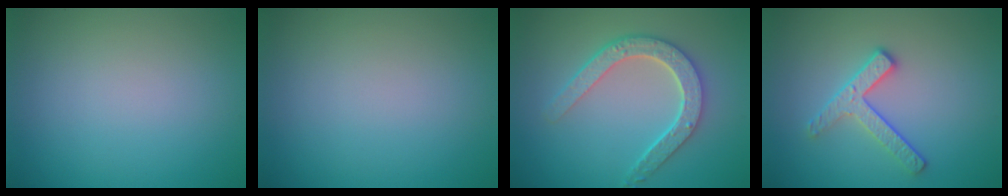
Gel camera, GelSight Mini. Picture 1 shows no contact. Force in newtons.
{"total": 0.0}
{"total": 4.7, "press": 3.8, "slide": 2.7}
{"total": 2.8, "press": 2.5, "slide": 1.3}